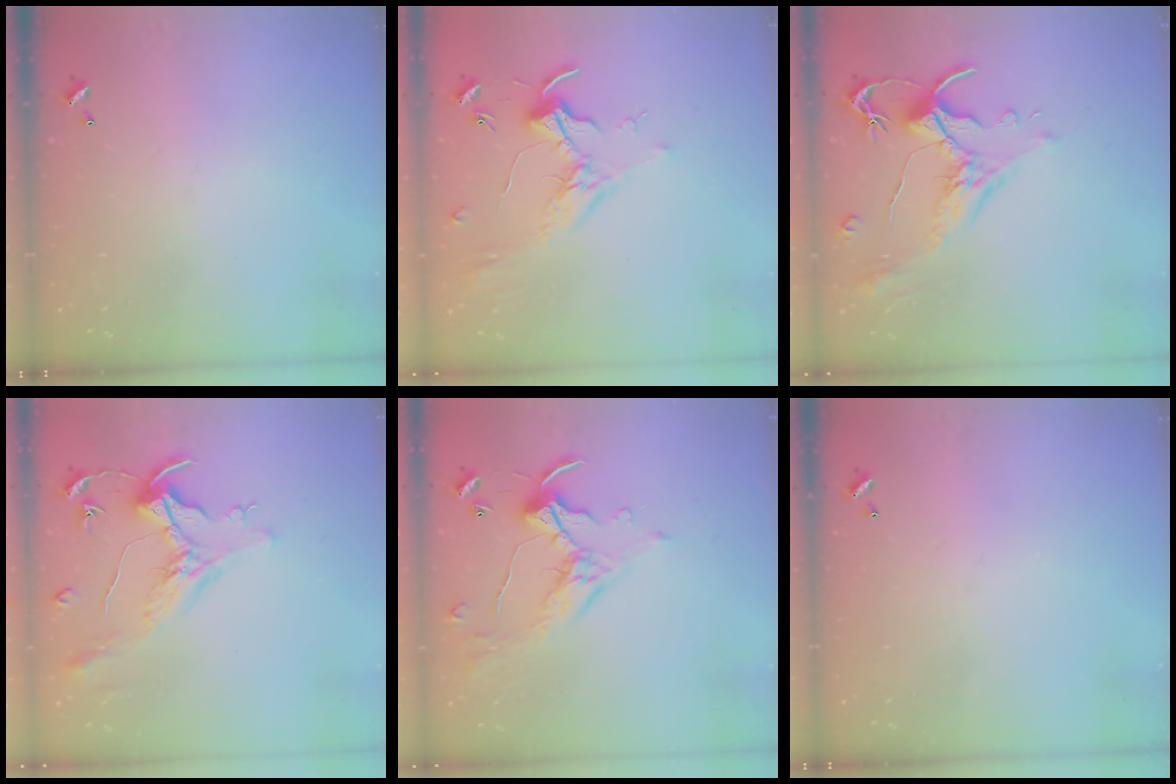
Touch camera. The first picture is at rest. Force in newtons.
{"total": 1.7, "press": 1.5, "slide": 0.7}
{"total": 1.5, "press": 1.0, "slide": 1.1}
{"total": 1.6, "press": 1.4, "slide": 0.7}
{"total": 1.1, "press": 1.1, "slide": 0.1}
{"total": 0.0}